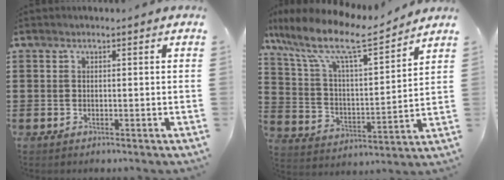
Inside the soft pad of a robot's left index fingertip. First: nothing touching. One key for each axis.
{"total": 10.8, "fx": 8.2, "fy": 2.2, "fz": 6.7, "tx": -0.161, "ty": -0.045, "tz": 0.135}